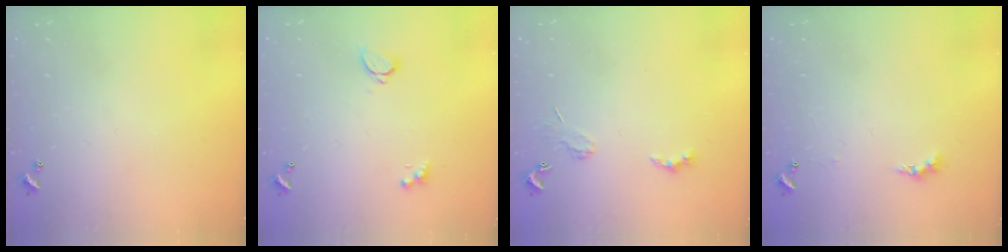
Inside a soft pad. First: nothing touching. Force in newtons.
{"total": 2.2, "press": 2.0, "slide": 0.9}
{"total": 2.0, "press": 1.9, "slide": 0.4}
{"total": 0.6, "press": 0.4, "slide": 0.5}